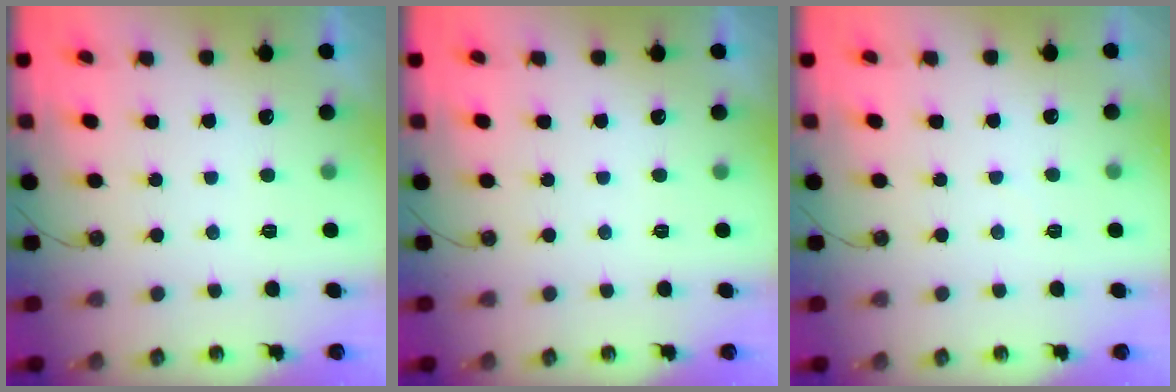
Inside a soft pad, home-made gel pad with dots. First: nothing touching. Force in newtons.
{"total": 0.0}
{"total": 3.3, "press": 3.2, "slide": 0.5}